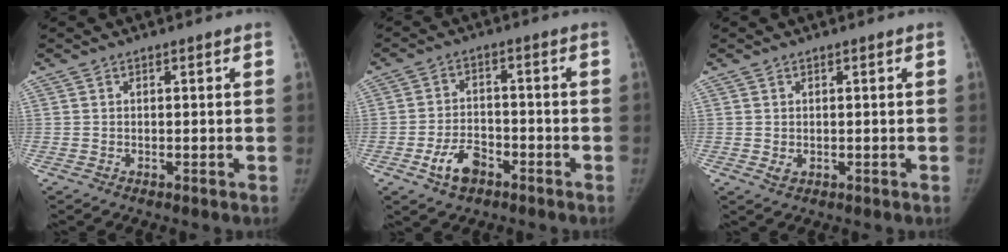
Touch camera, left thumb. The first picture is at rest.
{"total": 6.7, "force": [-3.6, 4.1, 3.9], "torque": [-0.062, 0.024, -0.060]}
{"total": 1.6, "force": [0.0, 1.0, 1.2], "torque": [-0.019, -0.004, 0.006]}